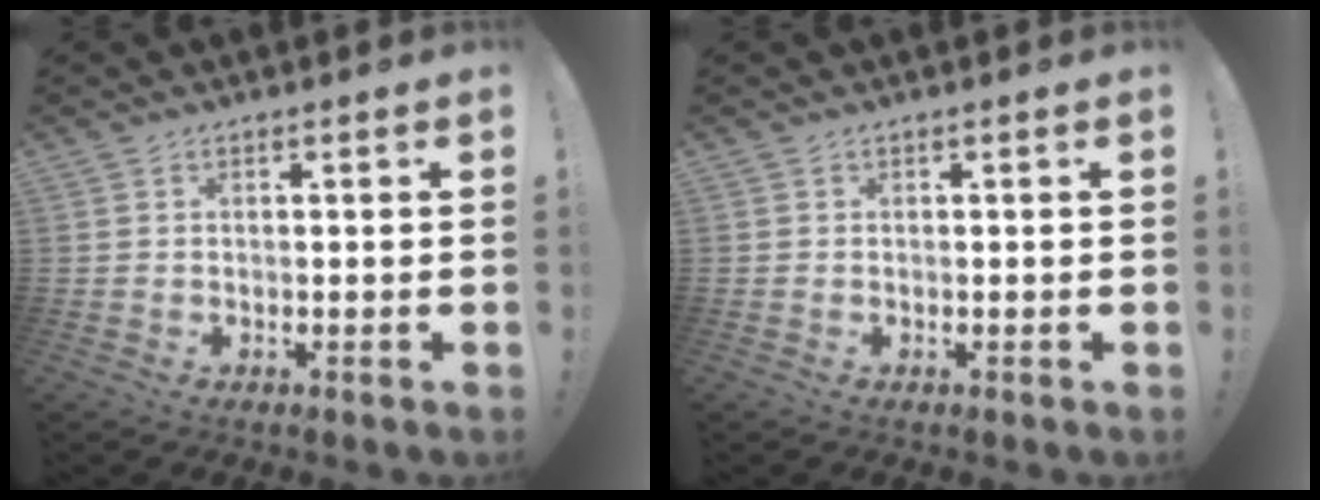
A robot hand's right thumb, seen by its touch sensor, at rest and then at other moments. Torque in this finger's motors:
{"motor_torque": [0.01, -0.02, 0.21, -0.20, -0.11]}